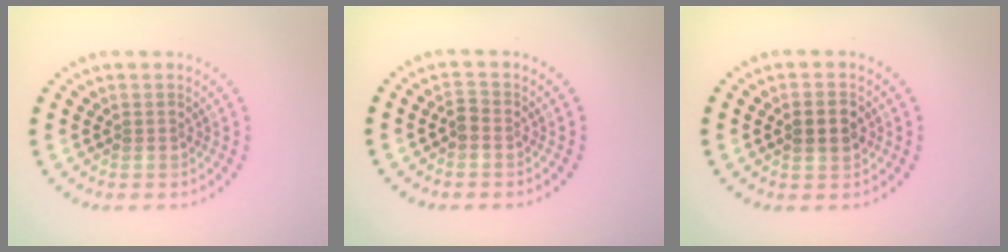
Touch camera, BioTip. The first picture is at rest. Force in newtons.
{"total": 1.0, "press": 1.0, "slide": 0.3}
{"total": 2.4, "press": 2.4, "slide": 0.3}